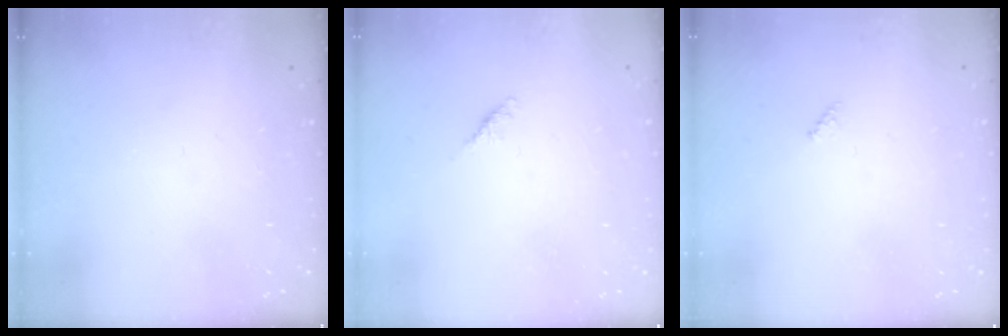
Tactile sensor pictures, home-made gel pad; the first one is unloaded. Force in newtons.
{"total": 1.8, "press": 1.7, "slide": 0.6}
{"total": 2.0, "press": 2.0, "slide": 0.2}